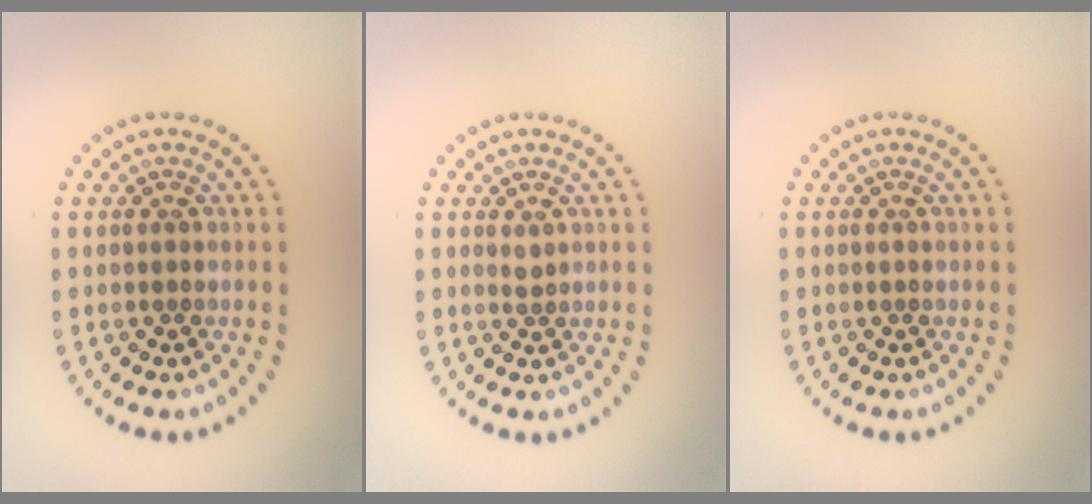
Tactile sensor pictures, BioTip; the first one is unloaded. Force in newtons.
{"total": 0.5, "press": 0.4, "slide": 0.3}
{"total": 0.0}